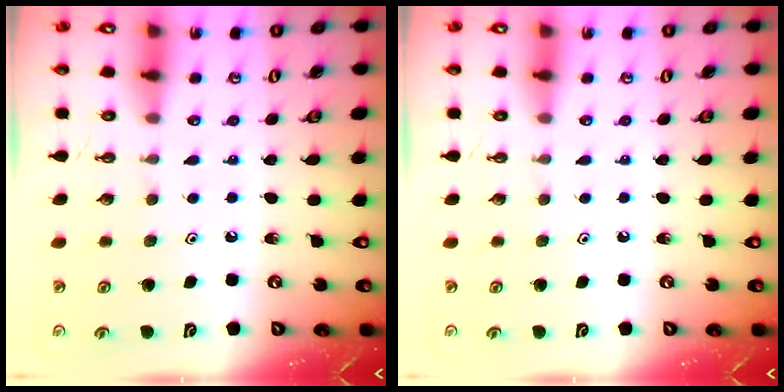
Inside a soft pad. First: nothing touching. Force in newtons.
{"total": 0.0}